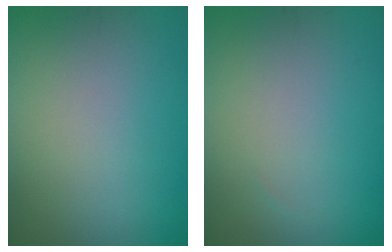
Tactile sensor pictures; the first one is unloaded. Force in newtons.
{"total": 0.0}